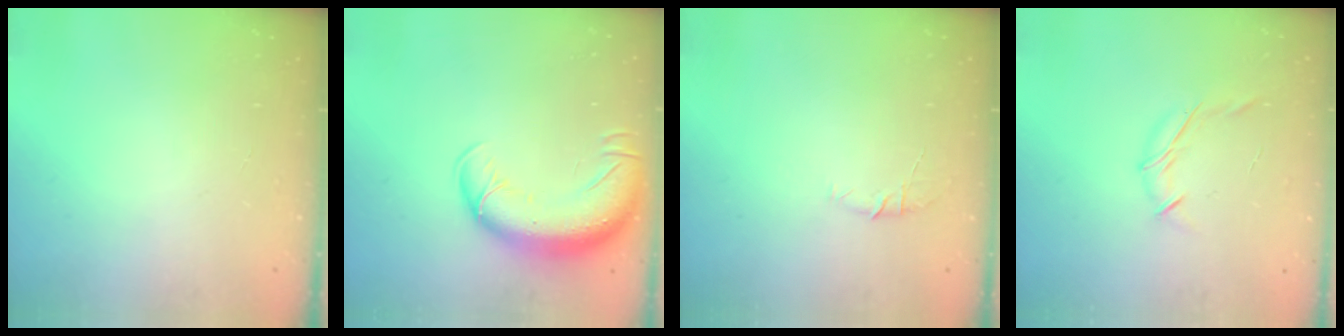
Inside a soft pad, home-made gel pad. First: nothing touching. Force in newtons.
{"total": 15.0, "press": 14.6, "slide": 3.6}
{"total": 4.8, "press": 4.7, "slide": 1.2}
{"total": 6.4, "press": 6.3, "slide": 0.9}